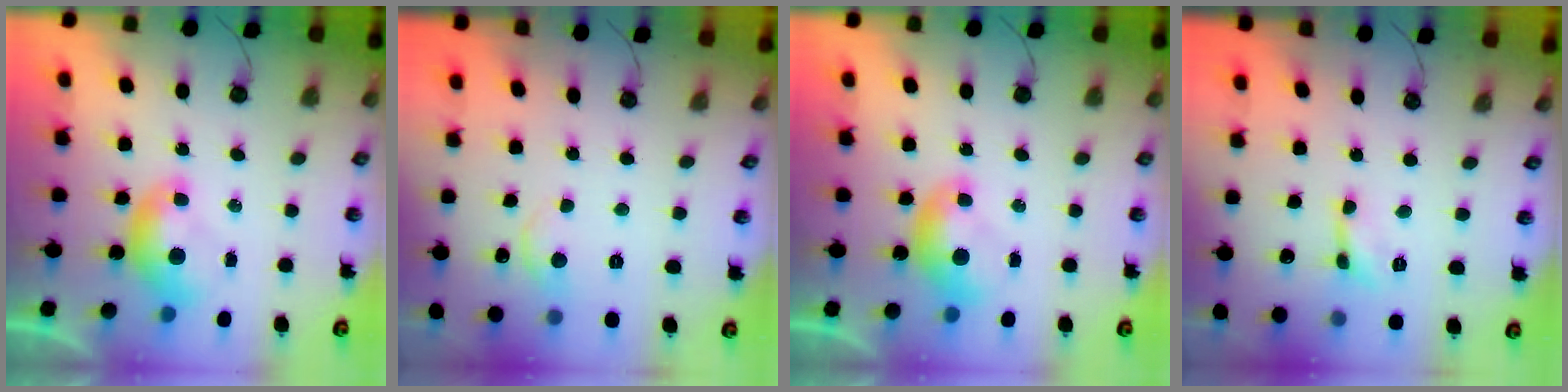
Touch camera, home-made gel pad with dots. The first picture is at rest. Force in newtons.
{"total": 1.1, "press": 1.0, "slide": 0.6}
{"total": 0.0}
{"total": 1.4, "press": 1.4, "slide": 0.2}